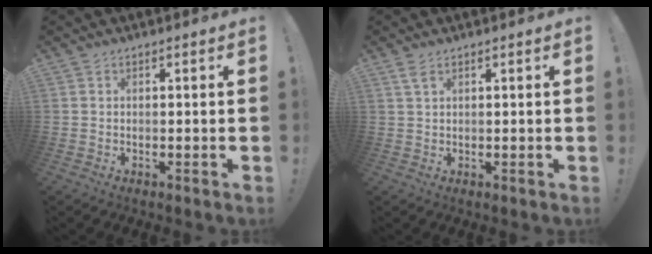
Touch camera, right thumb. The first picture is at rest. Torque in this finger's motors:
{"motor_torque": [0.10, 0.07, 0.16, 0.27, -0.07]}